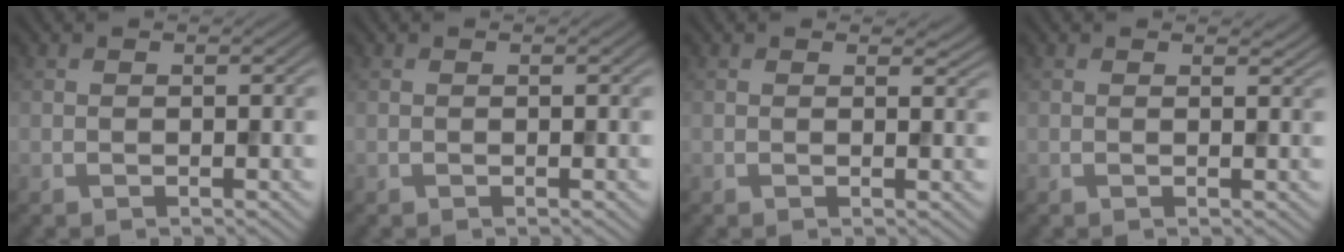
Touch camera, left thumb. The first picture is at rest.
{"total": 0.0}
{"total": 1.1, "force": [0.9, 0.5, 0.5], "torque": [-0.006, -0.007, 0.016]}
{"total": 0.7, "force": [0.7, 0.2, 0.2], "torque": [-0.004, -0.005, 0.011]}